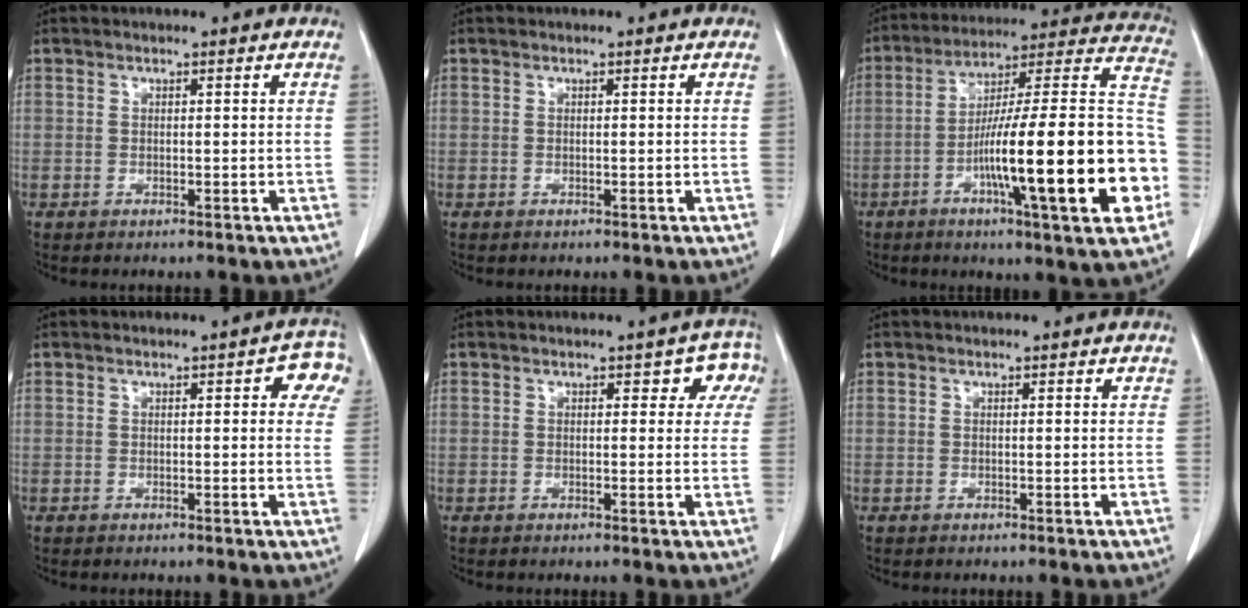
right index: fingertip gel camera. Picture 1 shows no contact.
{"total": 0.0}
{"total": 26.5, "force": [-6.9, 1.9, 25.5], "torque": [-0.316, 0.007, -0.113]}
{"total": 5.1, "force": [1.9, 1.7, 4.4], "torque": [-0.037, 0.007, 0.009]}
{"total": 3.9, "force": [1.7, 2.5, 2.5], "torque": [-0.005, 0.009, 0.008]}
{"total": 0.0}